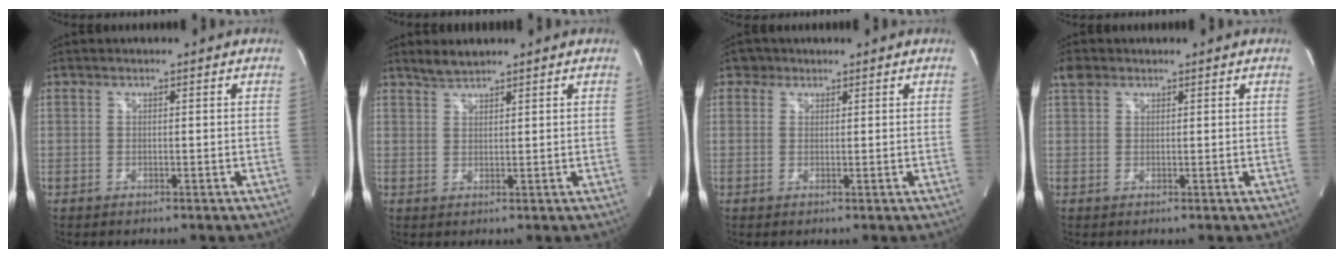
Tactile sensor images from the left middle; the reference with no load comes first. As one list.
[{"total": 2.4, "force": [2.3, 0.2, 0.6], "torque": [-0.016, 0.004, 0.047]}, {"total": 1.9, "force": [1.2, 1.5, 0.0], "torque": [0.007, 0.006, 0.012]}, {"total": 2.3, "force": [1.6, 1.4, 0.8], "torque": [-0.020, 0.017, 0.031]}]